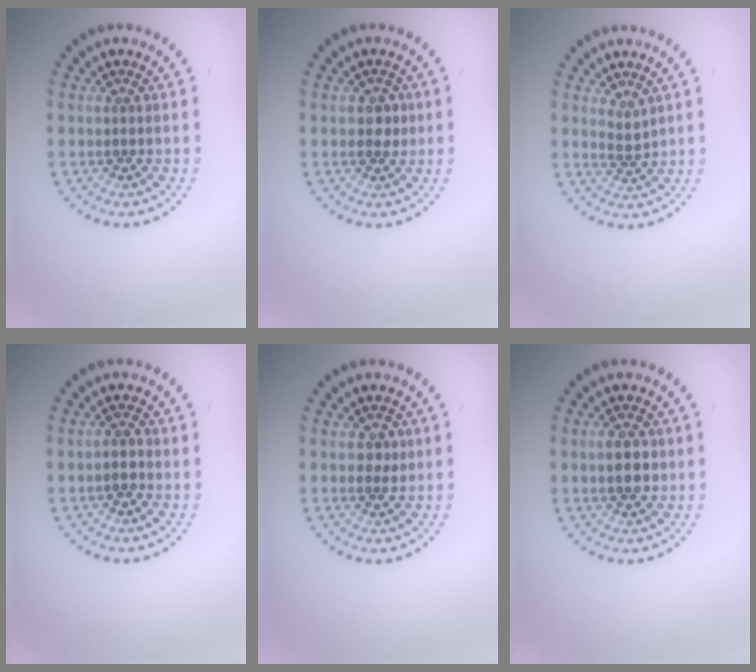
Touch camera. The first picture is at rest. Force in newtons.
{"total": 1.5, "press": 1.5, "slide": 0.3}
{"total": 1.2, "press": 1.0, "slide": 0.8}
{"total": 1.4, "press": 1.2, "slide": 0.6}
{"total": 1.5, "press": 1.4, "slide": 0.4}
{"total": 2.5, "press": 2.5, "slide": 0.2}